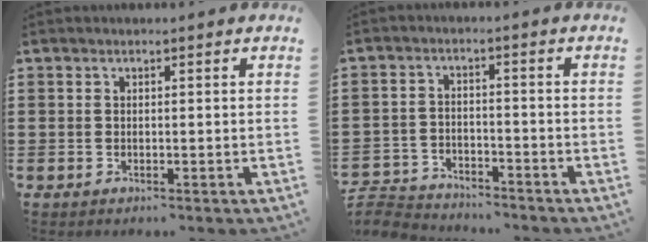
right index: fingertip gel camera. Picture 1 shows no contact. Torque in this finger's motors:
{"motor_torque": [-2.14, 0.00, -1.06, -0.21]}